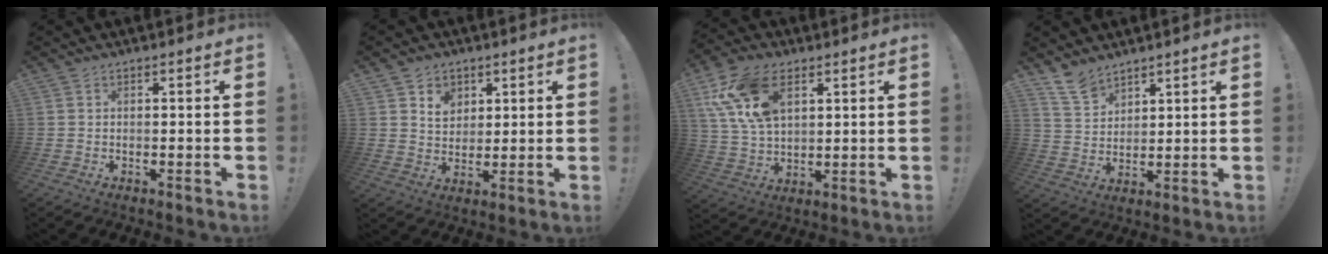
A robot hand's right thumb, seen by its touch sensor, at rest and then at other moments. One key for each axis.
{"total": 6.7, "fx": 3.8, "fy": 5.3, "fz": 1.7, "tx": -0.017, "ty": -0.022, "tz": 0.069}
{"total": 17.3, "fx": 7.6, "fy": 10.8, "fz": 11.2, "tx": -0.226, "ty": -0.020, "tz": 0.143}
{"total": 8.6, "fx": 7.1, "fy": 4.3, "fz": 2.3, "tx": -0.052, "ty": -0.046, "tz": 0.140}